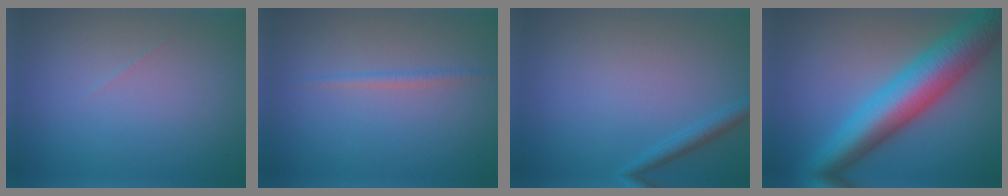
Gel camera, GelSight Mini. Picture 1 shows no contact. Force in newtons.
{"total": 0.7, "press": 0.7, "slide": 0.1}
{"total": 1.6, "press": 1.6, "slide": 0.1}
{"total": 10.3, "press": 10.3, "slide": 0.1}